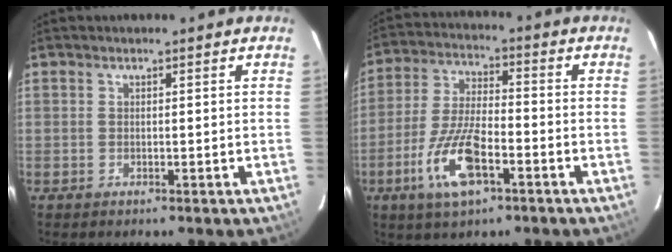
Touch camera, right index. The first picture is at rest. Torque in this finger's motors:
{"motor_torque": [1.34, -0.81, 0.80, 0.16]}